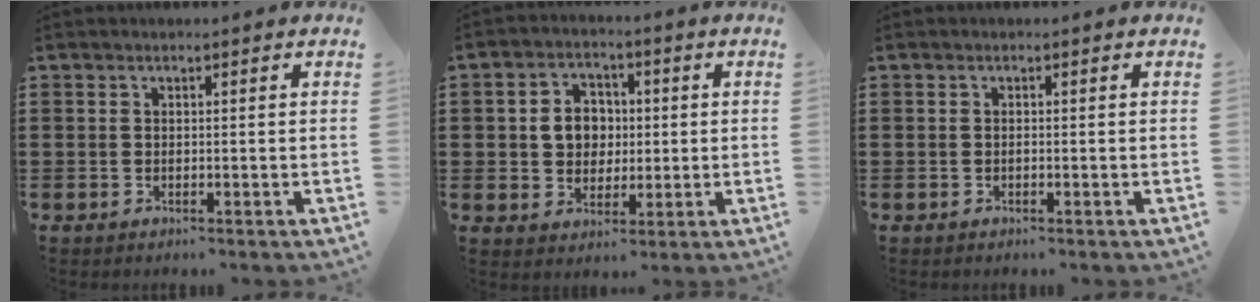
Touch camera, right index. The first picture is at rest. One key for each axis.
{"total": 6.1, "fx": 0.4, "fy": 5.7, "fz": 2.0, "tx": -0.056, "ty": 0.016, "tz": 0.004}
{"total": 0.0}